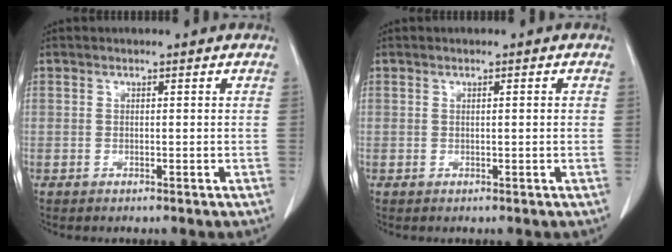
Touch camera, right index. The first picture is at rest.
{"total": 0.8, "force": [0.2, 0.0, 0.7], "torque": [-0.015, 0.001, 0.003]}